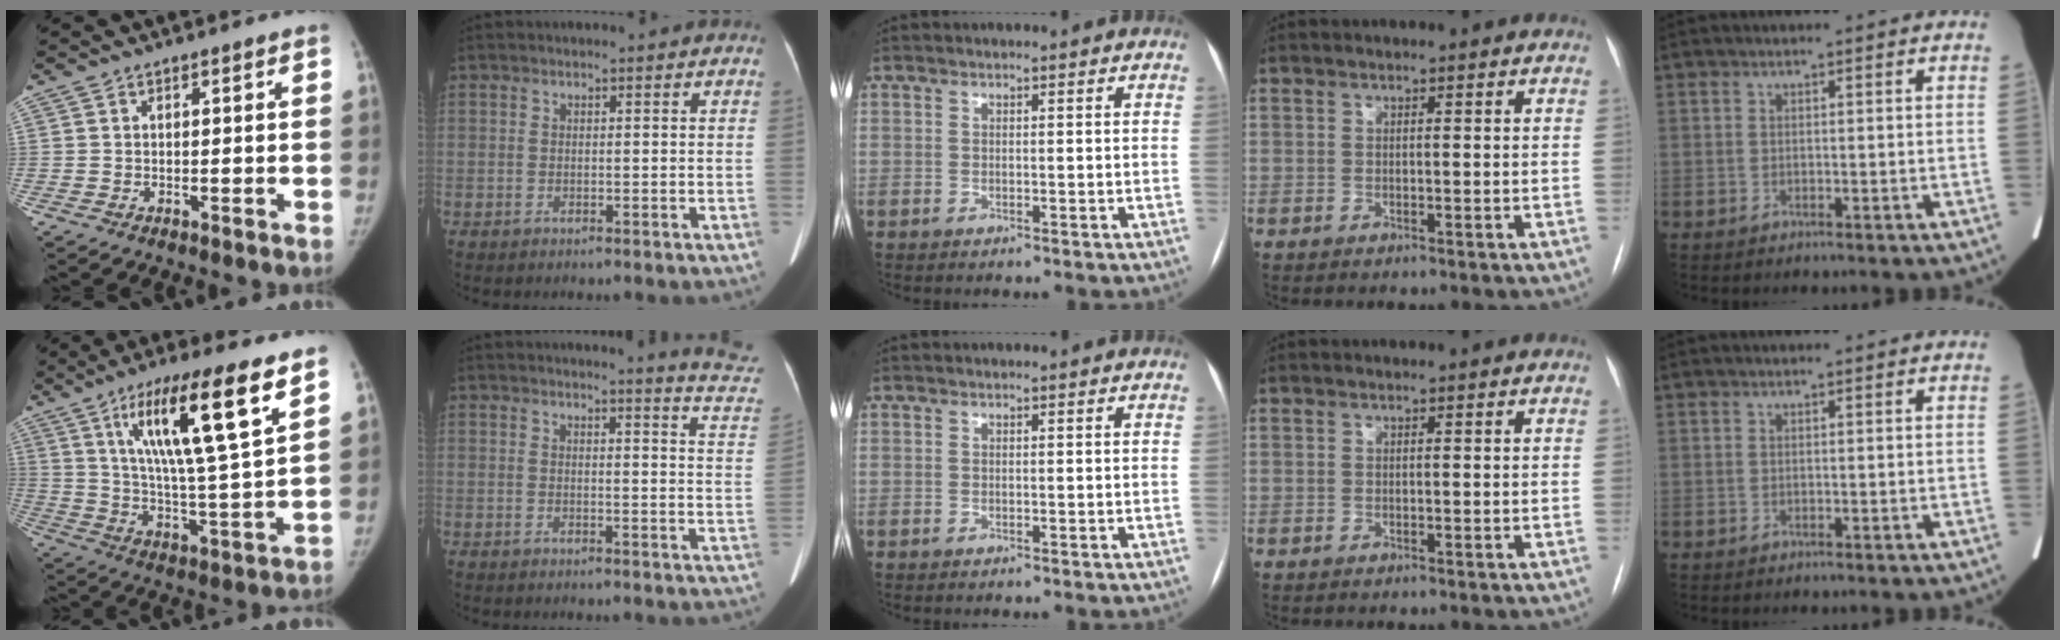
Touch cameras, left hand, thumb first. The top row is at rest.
{"thumb": {"total": 19.4, "force": [9.8, 2.7, 16.5], "torque": [-0.269, -0.040, 0.169]}, "index": {"total": 9.1, "force": [9.0, -0.7, 1.3], "torque": [-0.007, -0.088, 0.071]}}